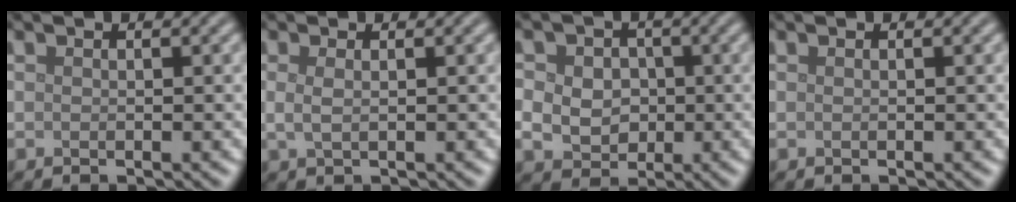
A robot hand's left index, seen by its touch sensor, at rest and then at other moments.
{"total": 1.3, "force": [0.2, 0.5, 1.2], "torque": [-0.023, 0.000, 0.004]}
{"total": 7.4, "force": [0.6, 6.5, 3.6], "torque": [-0.061, 0.035, -0.019]}
{"total": 0.0}